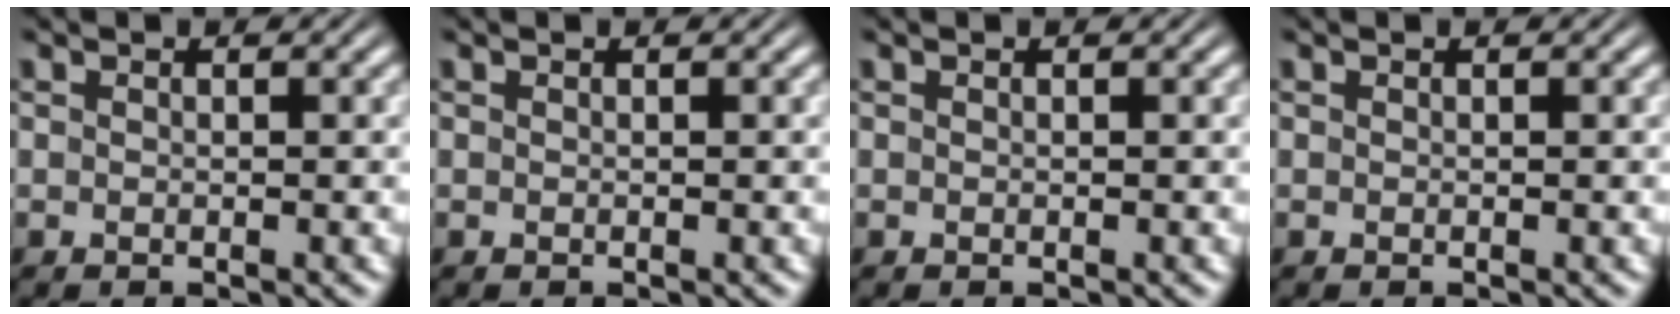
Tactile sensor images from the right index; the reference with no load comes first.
{"total": 0.0}
{"total": 0.0}
{"total": 0.0}